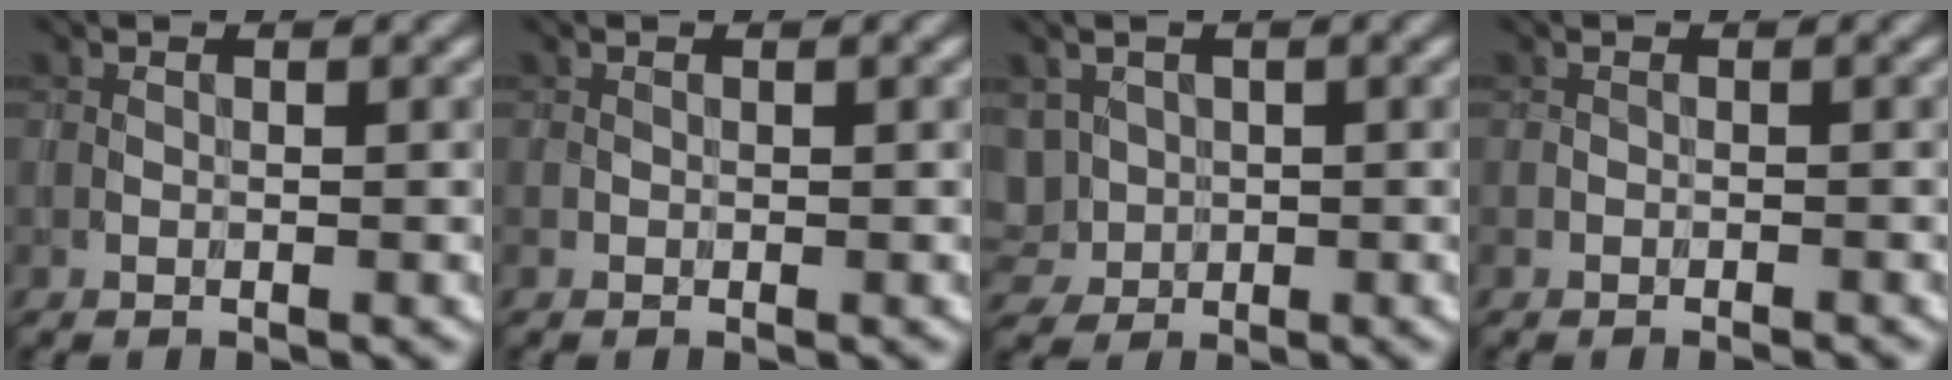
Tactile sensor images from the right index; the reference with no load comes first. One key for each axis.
{"total": 0.0}
{"total": 2.5, "fx": 0.2, "fy": 2.3, "fz": 0.9, "tx": -0.018, "ty": 0.002, "tz": 0.011}
{"total": 0.6, "fx": -0.6, "fy": -0.1, "fz": -0.1, "tx": 0.004, "ty": 0.003, "tz": -0.008}